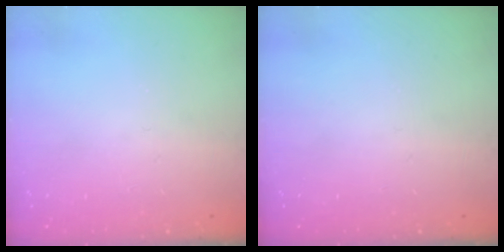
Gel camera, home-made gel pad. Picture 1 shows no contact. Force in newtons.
{"total": 0.0}